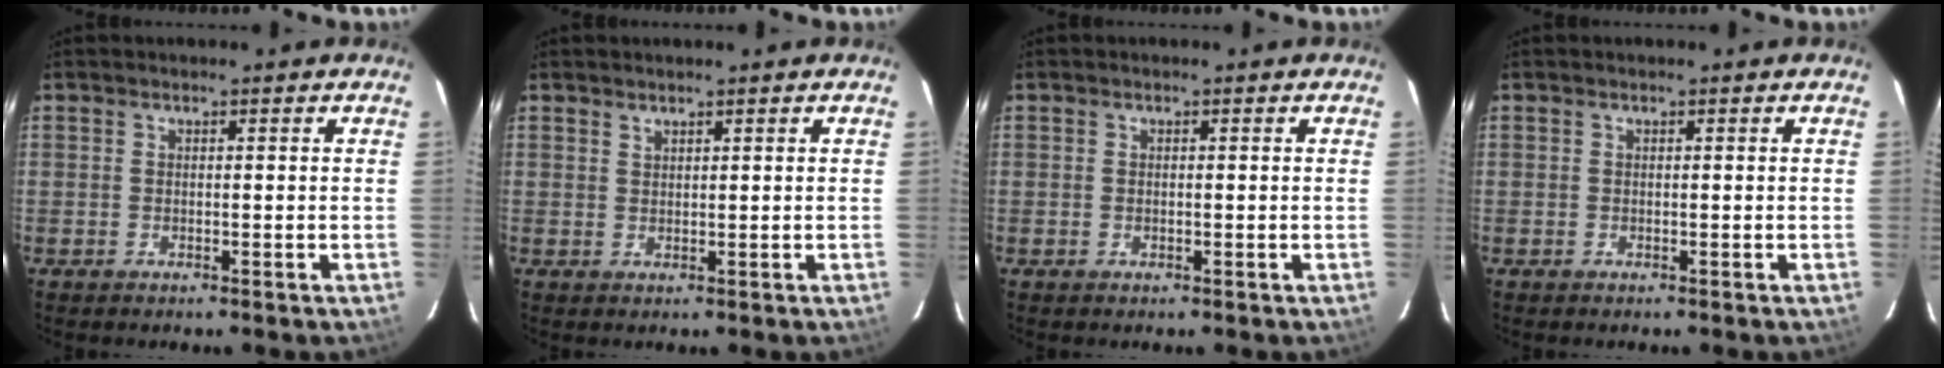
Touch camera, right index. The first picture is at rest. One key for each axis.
{"total": 0.9, "fx": 0.8, "fy": 0.3, "fz": 0.1, "tx": -0.003, "ty": 0.001, "tz": 0.017}
{"total": 0.0}
{"total": 0.0}